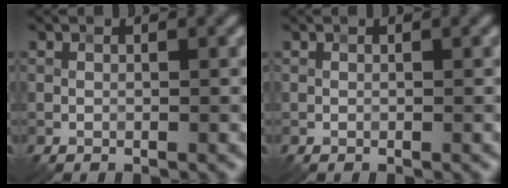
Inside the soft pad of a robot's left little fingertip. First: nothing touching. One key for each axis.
{"total": 0.0}